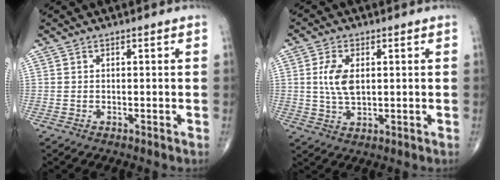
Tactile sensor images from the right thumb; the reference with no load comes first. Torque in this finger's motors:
{"motor_torque": [1.07, 0.88, 0.78, -0.66, 0.06]}